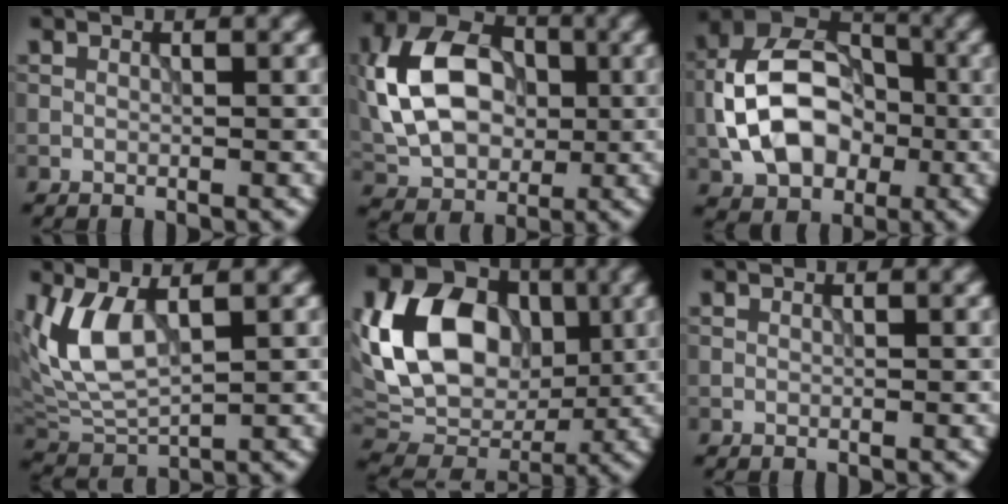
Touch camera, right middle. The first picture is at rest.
{"total": 11.1, "force": [0.8, 7.8, 7.9], "torque": [-0.172, 0.022, -0.002]}
{"total": 10.5, "force": [-1.8, 7.3, 7.4], "torque": [-0.141, 0.016, -0.043]}
{"total": 5.8, "force": [1.8, 2.7, 4.8], "torque": [-0.115, -0.006, 0.041]}
{"total": 14.0, "force": [1.4, 10.5, 9.1], "torque": [-0.183, 0.017, 0.011]}
{"total": 0.0}